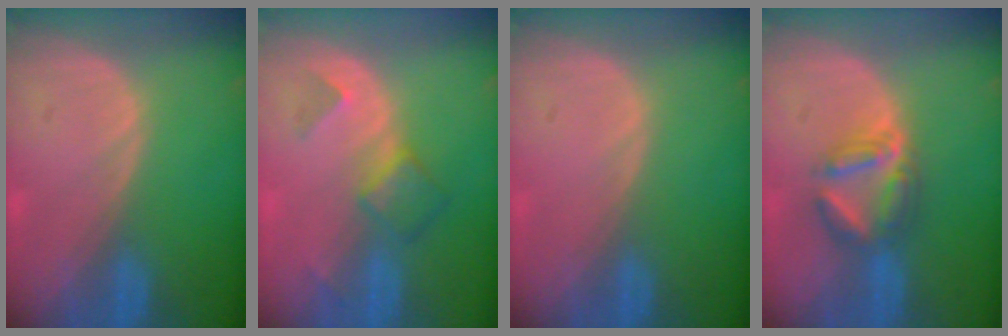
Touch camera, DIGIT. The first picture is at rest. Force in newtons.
{"total": 4.9, "press": 4.3, "slide": 2.2}
{"total": 0.0}
{"total": 5.9, "press": 5.8, "slide": 1.4}